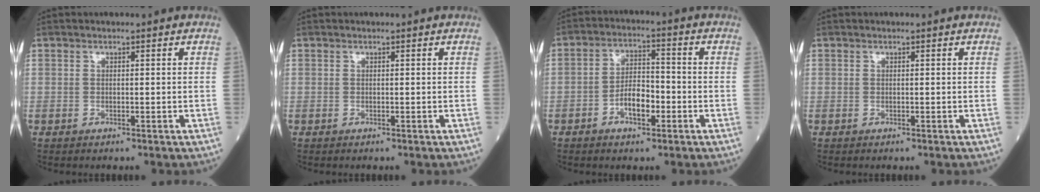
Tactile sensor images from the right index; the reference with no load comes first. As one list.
[{"total": 0.0}, {"total": 5.8, "force": [-2.3, 2.5, 4.7], "torque": [-0.087, 0.011, -0.043]}, {"total": 0.0}]